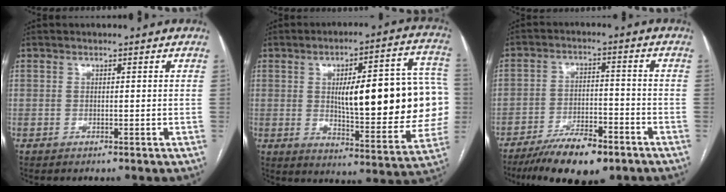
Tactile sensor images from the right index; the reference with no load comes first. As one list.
[{"total": 24.8, "force": [1.3, 6.2, 24.0], "torque": [-0.256, 0.036, 0.032]}, {"total": 11.0, "force": [-8.0, 3.4, 6.8], "torque": [-0.112, -0.008, -0.135]}]